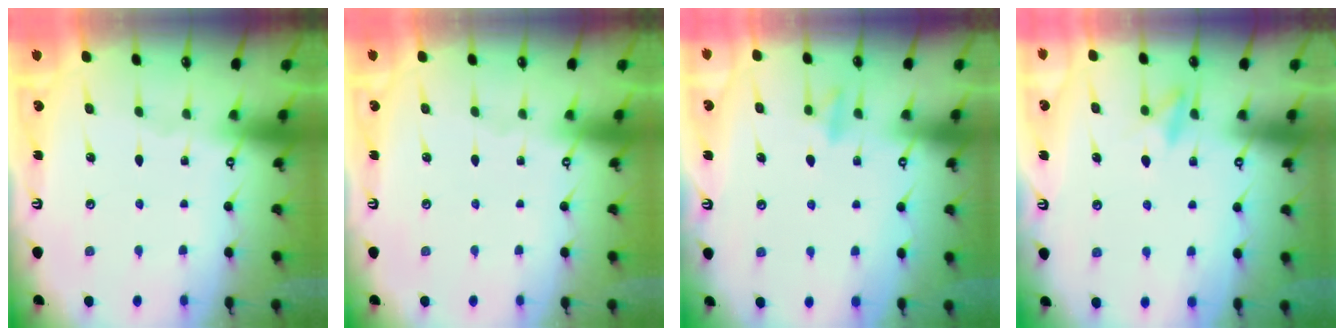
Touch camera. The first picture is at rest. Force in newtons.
{"total": 0.0}
{"total": 9.2, "press": 9.2, "slide": 0.8}
{"total": 9.5, "press": 9.4, "slide": 1.4}